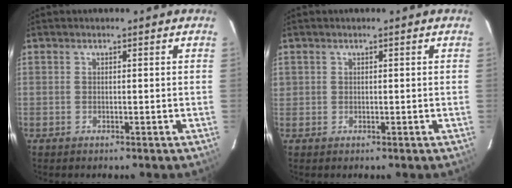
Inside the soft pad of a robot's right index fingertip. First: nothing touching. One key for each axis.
{"total": 1.3, "fx": 0.2, "fy": 1.2, "fz": 0.3, "tx": 0.000, "ty": 0.011, "tz": 0.003}